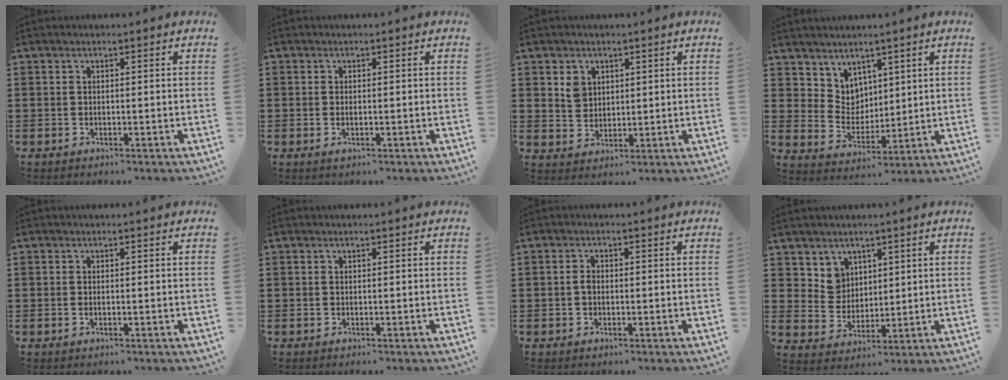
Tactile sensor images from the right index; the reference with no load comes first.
{"total": 0.7, "force": [-0.1, 0.2, 0.7], "torque": [-0.015, -0.003, -0.002]}
{"total": 3.3, "force": [1.6, 2.7, 1.1], "torque": [-0.024, 0.007, 0.028]}
{"total": 5.2, "force": [3.8, 3.6, -0.2], "torque": [-0.024, -0.010, 0.074]}
{"total": 0.5, "force": [-0.1, 0.1, 0.5], "torque": [-0.011, -0.003, -0.002]}
{"total": 0.0}
{"total": 1.4, "force": [-0.2, 0.9, 1.1], "torque": [-0.022, 0.002, -0.005]}
{"total": 5.3, "force": [3.2, 4.2, 0.6], "torque": [-0.028, 0.002, 0.060]}